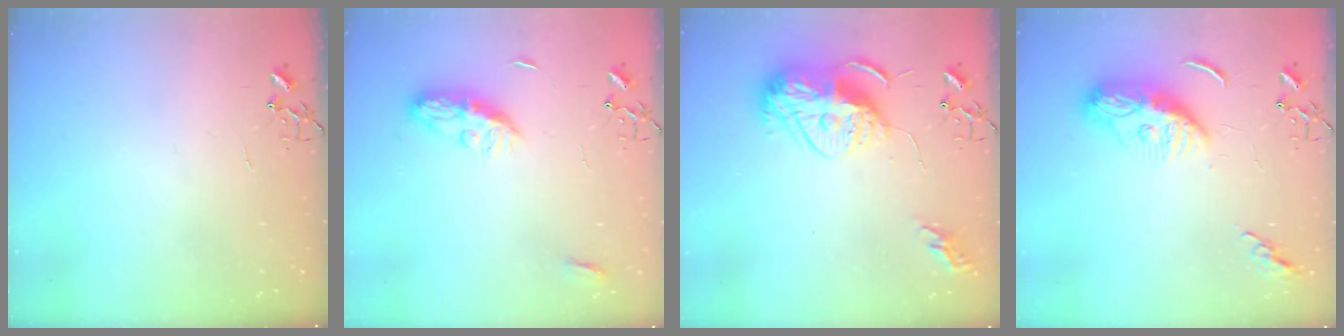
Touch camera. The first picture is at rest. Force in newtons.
{"total": 8.0, "press": 8.0, "slide": 0.4}
{"total": 15.5, "press": 15.4, "slide": 1.5}
{"total": 10.7, "press": 10.6, "slide": 1.1}